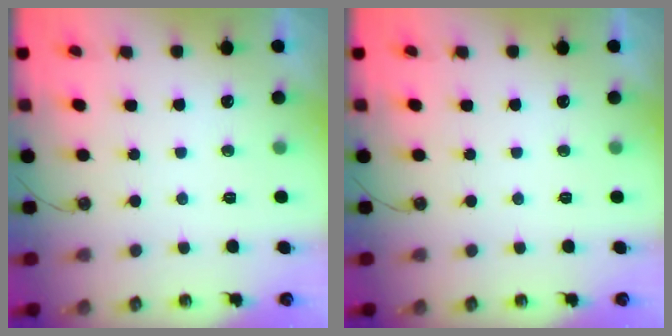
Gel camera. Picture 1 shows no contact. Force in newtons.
{"total": 0.0}